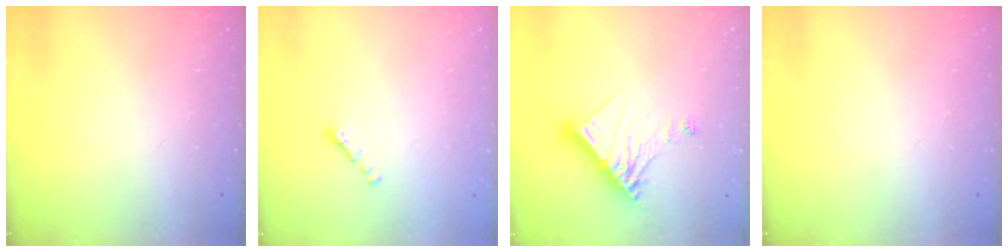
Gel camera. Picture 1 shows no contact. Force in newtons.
{"total": 1.5, "press": 1.4, "slide": 0.5}
{"total": 12.7, "press": 12.6, "slide": 1.2}
{"total": 0.0}